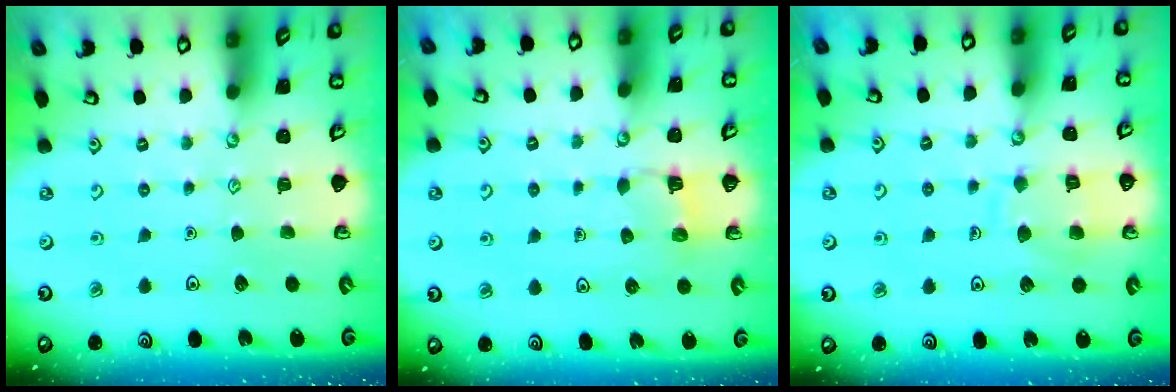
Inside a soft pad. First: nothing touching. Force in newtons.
{"total": 3.9, "press": 3.9, "slide": 0.3}
{"total": 9.0, "press": 9.0, "slide": 0.9}